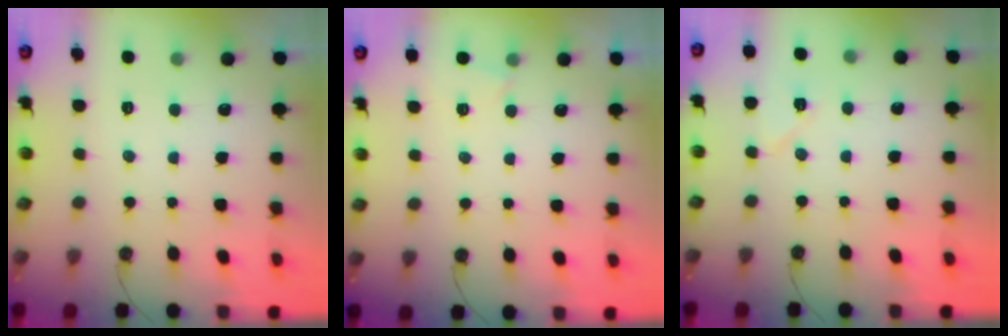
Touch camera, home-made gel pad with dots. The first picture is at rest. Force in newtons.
{"total": 1.7, "press": 1.6, "slide": 0.4}
{"total": 7.5, "press": 4.2, "slide": 6.2}